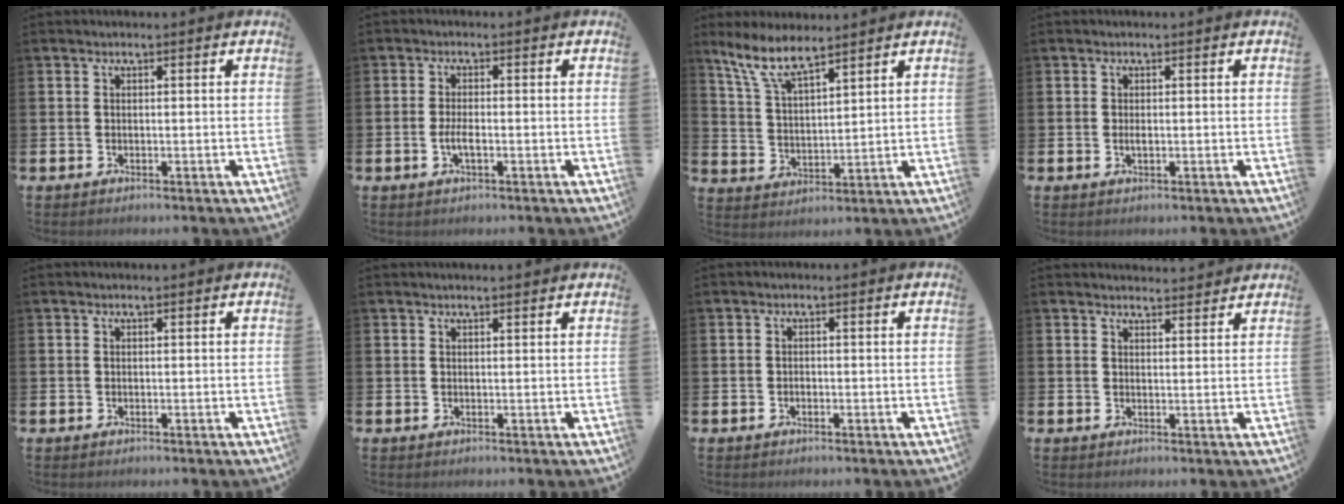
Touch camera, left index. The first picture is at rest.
{"total": 2.3, "force": [-0.7, 0.8, 2.1], "torque": [-0.031, -0.002, -0.014]}
{"total": 7.3, "force": [6.2, 1.4, 3.6], "torque": [-0.091, -0.019, 0.113]}
{"total": 0.9, "force": [0.0, 0.4, 0.8], "torque": [-0.018, 0.003, -0.001]}
{"total": 0.0}
{"total": 0.8, "force": [0.8, -0.1, 0.2], "torque": [0.011, -0.006, 0.012]}
{"total": 0.5, "force": [-0.3, 0.4, 0.1], "torque": [-0.005, 0.003, -0.007]}
{"total": 2.7, "force": [2.6, 0.4, -0.1], "torque": [0.012, -0.019, 0.045]}